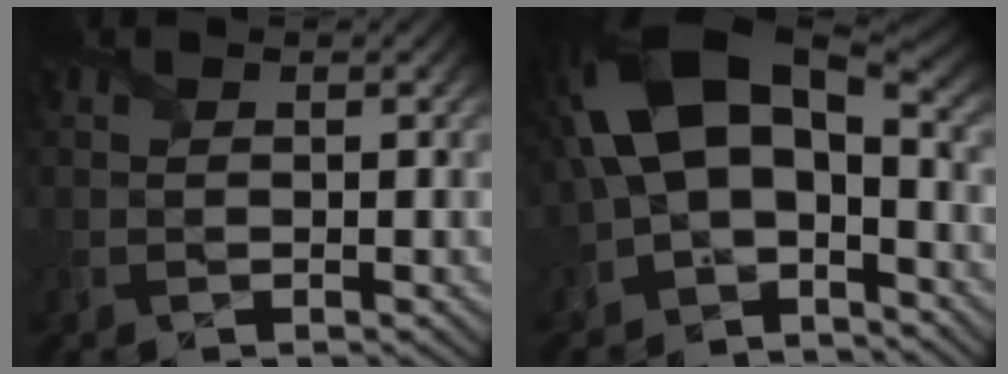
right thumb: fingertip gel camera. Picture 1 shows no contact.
{"total": 15.2, "force": [-0.4, 8.7, 12.5], "torque": [-0.240, 0.007, -0.017]}